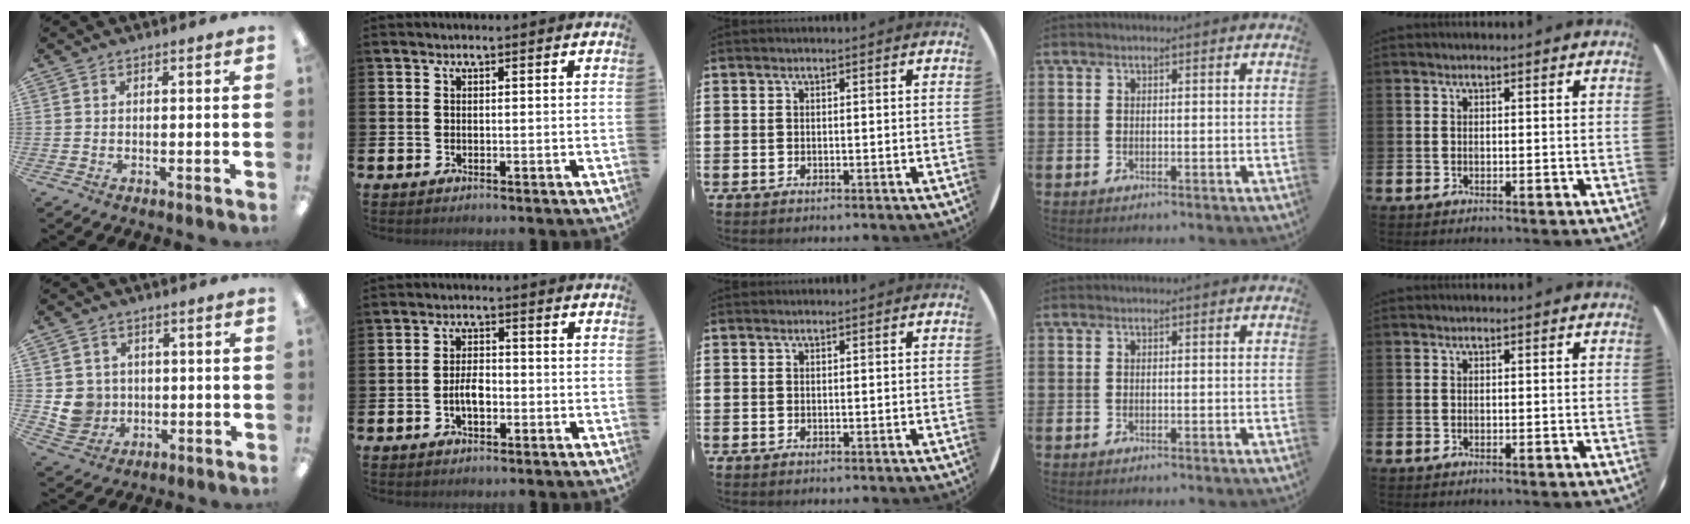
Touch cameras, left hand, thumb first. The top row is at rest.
{"thumb": {"total": 7.0, "force": [0.1, 6.9, 1.5], "torque": [-0.042, 0.008, 0.011]}, "index": {"total": 3.3, "force": [-0.8, 1.7, 2.7], "torque": [-0.042, 0.004, -0.018]}}